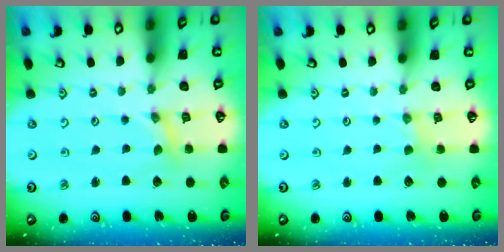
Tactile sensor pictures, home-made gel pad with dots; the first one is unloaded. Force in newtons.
{"total": 1.0, "press": 0.9, "slide": 0.3}